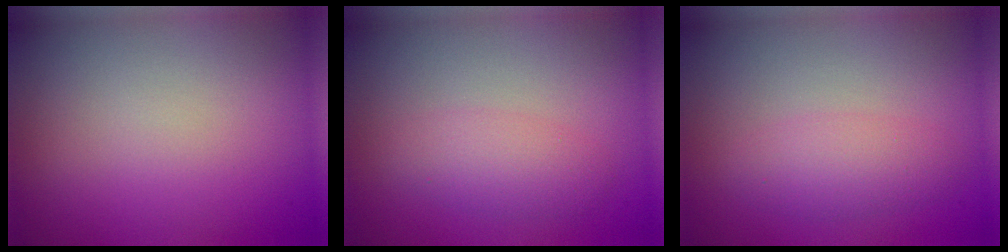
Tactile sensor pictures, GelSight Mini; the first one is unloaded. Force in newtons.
{"total": 2.2, "press": 2.2, "slide": 0.1}
{"total": 2.3, "press": 2.3, "slide": 0.0}